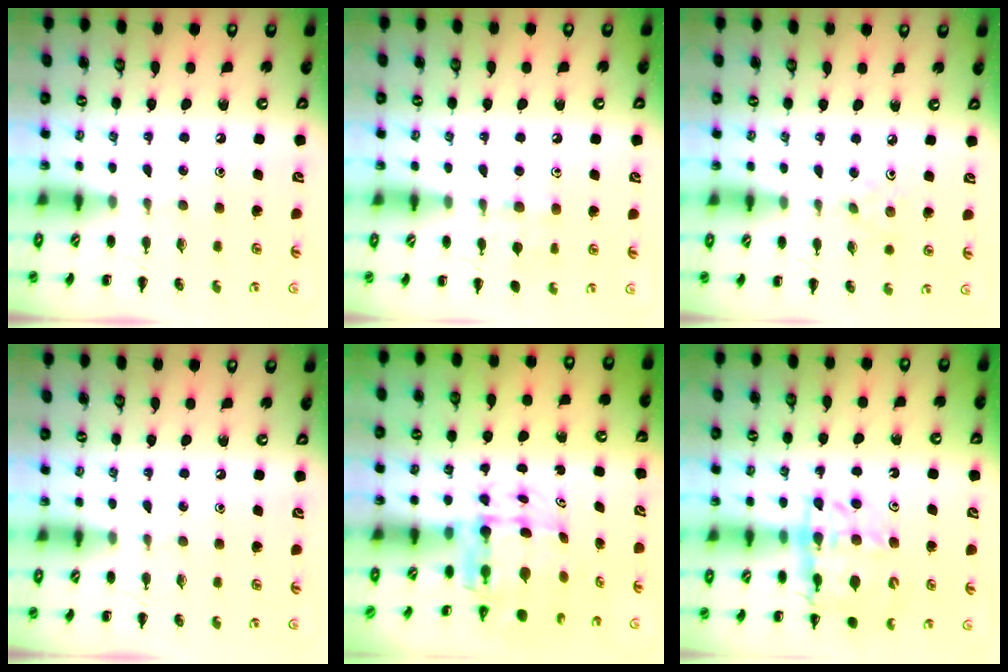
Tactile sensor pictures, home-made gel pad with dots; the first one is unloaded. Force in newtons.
{"total": 8.0, "press": 7.6, "slide": 2.7}
{"total": 2.4, "press": 2.3, "slide": 0.8}
{"total": 0.0}
{"total": 6.7, "press": 6.5, "slide": 1.9}
{"total": 15.8, "press": 15.4, "slide": 3.8}